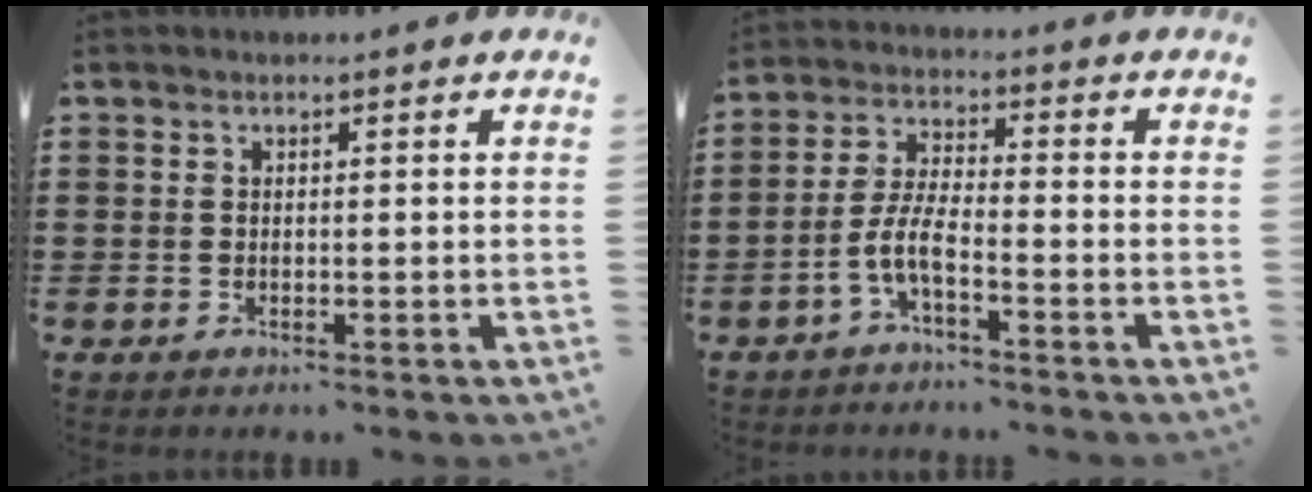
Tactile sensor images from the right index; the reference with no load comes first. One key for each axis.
{"total": 5.7, "fx": -3.1, "fy": 1.1, "fz": 4.6, "tx": -0.115, "ty": -0.009, "tz": -0.065}